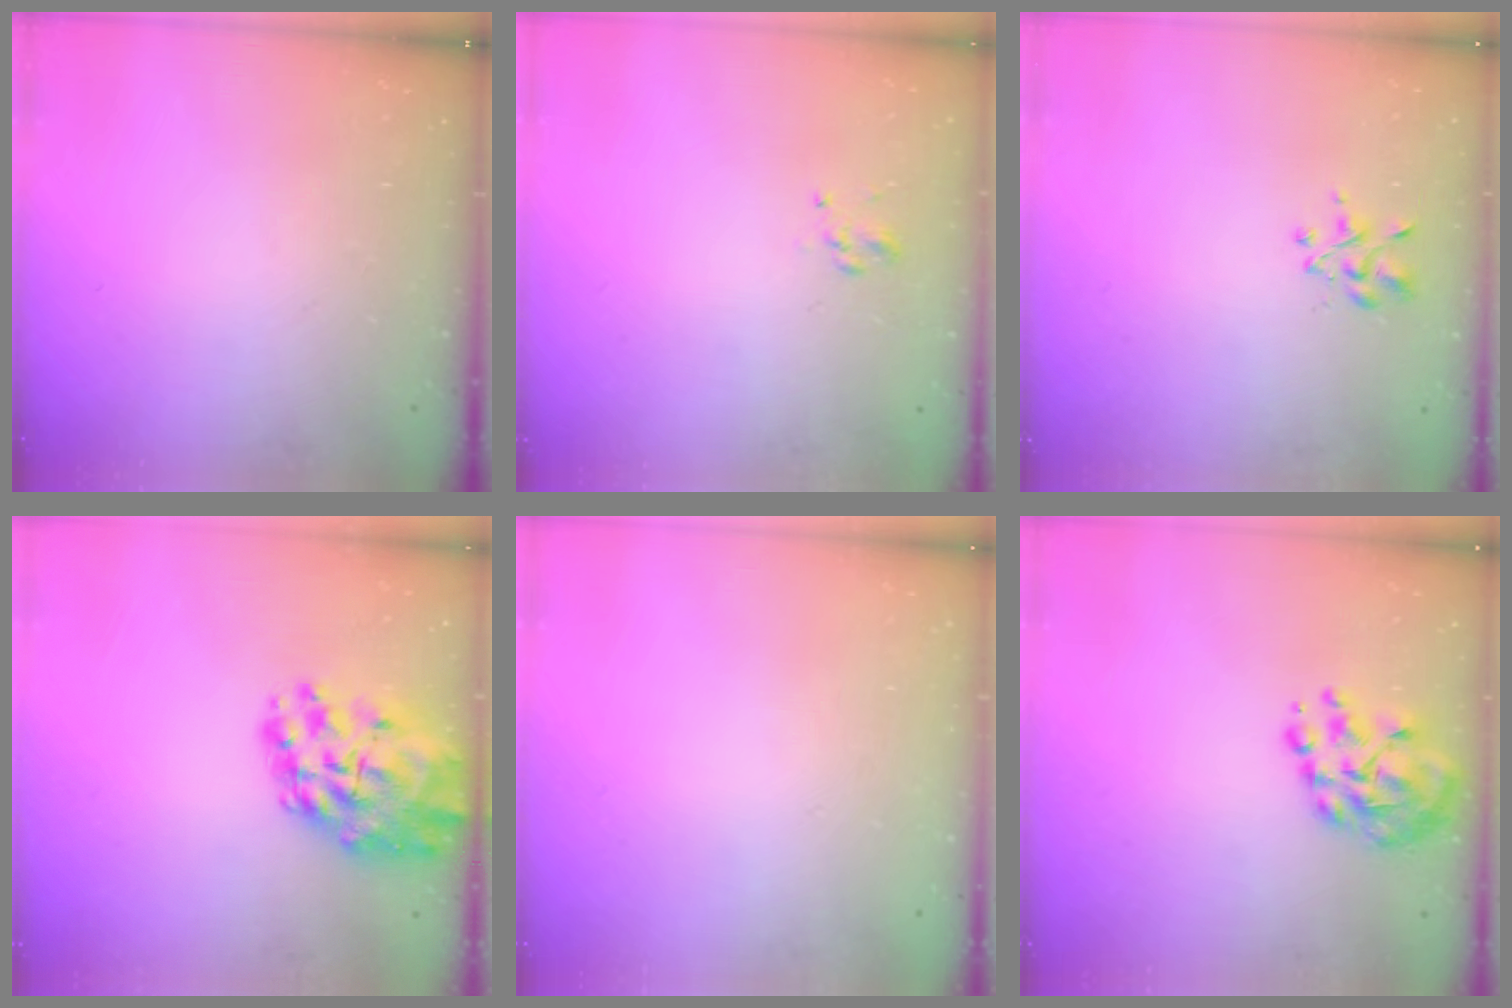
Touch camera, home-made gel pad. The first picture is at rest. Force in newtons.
{"total": 1.0, "press": 0.8, "slide": 0.6}
{"total": 2.1, "press": 1.8, "slide": 0.9}
{"total": 14.9, "press": 14.1, "slide": 4.7}
{"total": 1.7, "press": 1.7, "slide": 0.2}
{"total": 9.6, "press": 9.2, "slide": 2.5}